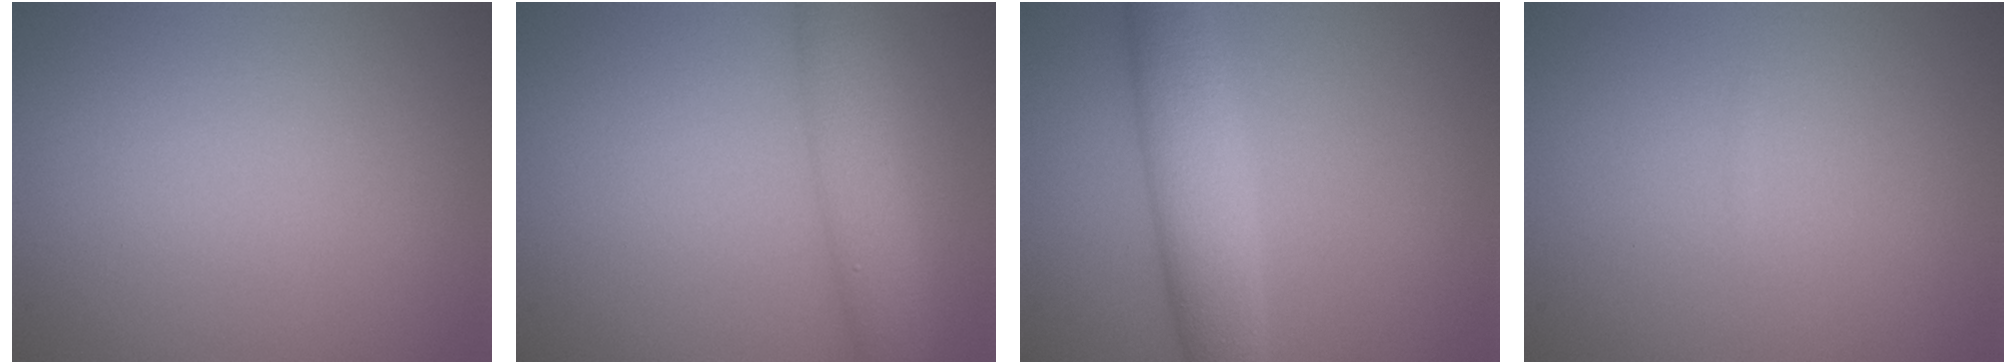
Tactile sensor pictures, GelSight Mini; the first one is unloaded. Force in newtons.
{"total": 4.5, "press": 4.5, "slide": 0.1}
{"total": 5.3, "press": 5.3, "slide": 0.0}
{"total": 0.0}